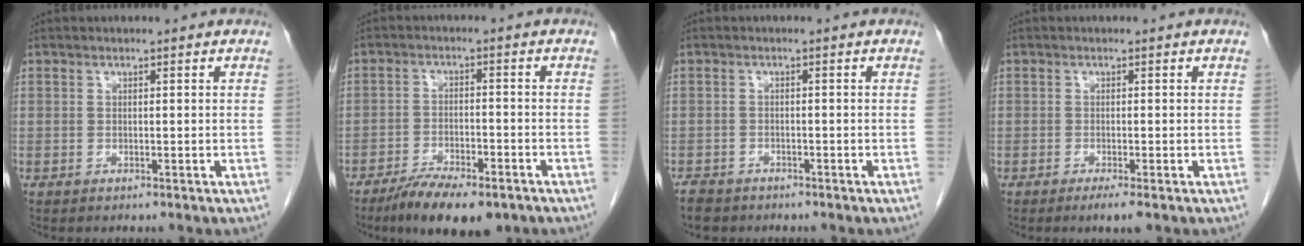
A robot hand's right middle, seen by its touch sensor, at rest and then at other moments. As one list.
[{"total": 10.1, "force": [-7.3, 3.1, 6.2], "torque": [-0.095, -0.011, -0.115]}, {"total": 3.5, "force": [-2.9, 1.8, 0.8], "torque": [-0.017, -0.001, -0.046]}, {"total": 1.9, "force": [-1.2, 0.1, 1.5], "torque": [-0.025, -0.005, -0.019]}]